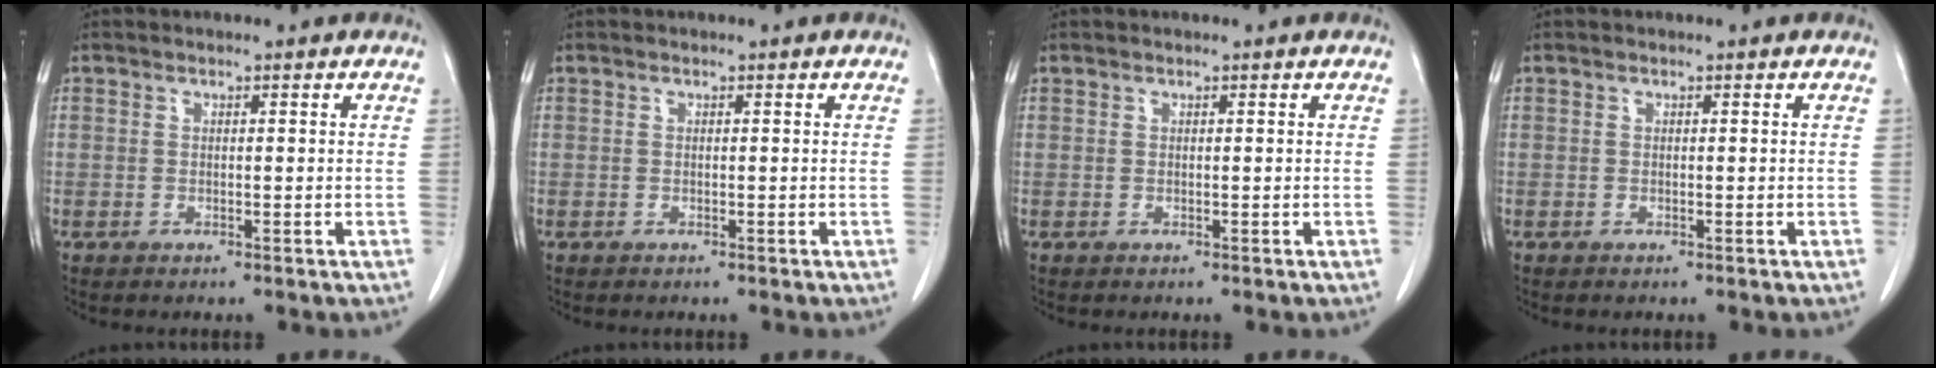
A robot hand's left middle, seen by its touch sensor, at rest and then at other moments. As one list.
[{"total": 0.0}, {"total": 0.0}, {"total": 0.0}]